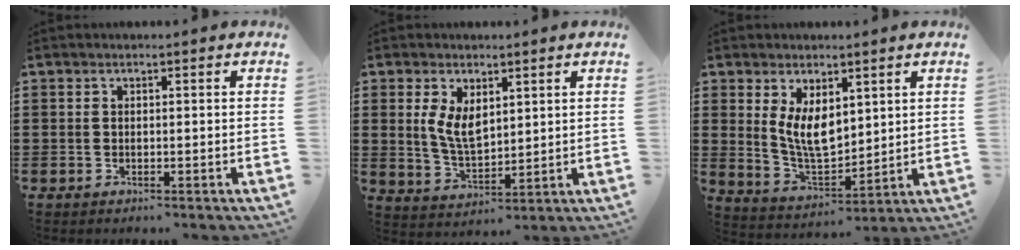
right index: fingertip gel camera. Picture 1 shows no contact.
{"total": 5.7, "force": [2.0, 3.0, 4.4], "torque": [-0.092, 0.006, 0.038]}
{"total": 6.8, "force": [2.8, 3.6, 5.0], "torque": [-0.112, -0.010, 0.052]}